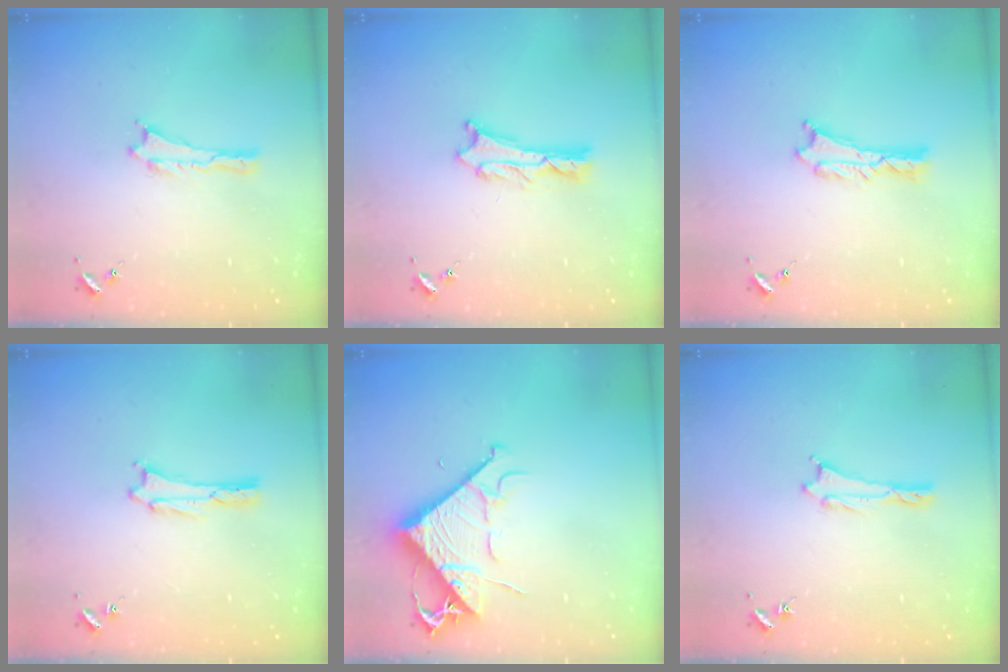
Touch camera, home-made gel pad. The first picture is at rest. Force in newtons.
{"total": 1.2, "press": 1.2, "slide": 0.2}
{"total": 0.7, "press": 0.7, "slide": 0.1}
{"total": 1.1, "press": 1.1, "slide": 0.1}
{"total": 8.4, "press": 8.3, "slide": 1.1}
{"total": 0.5, "press": 0.5, "slide": 0.2}